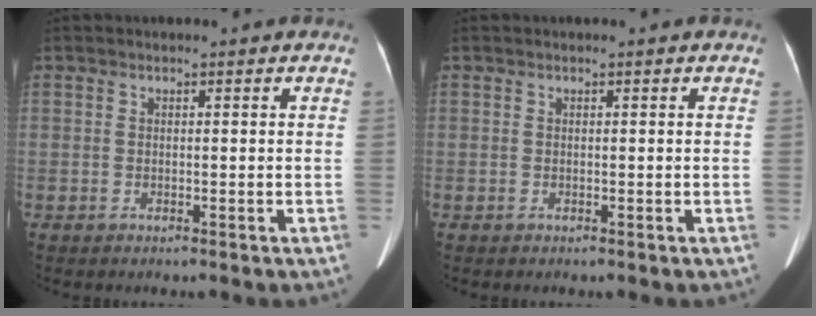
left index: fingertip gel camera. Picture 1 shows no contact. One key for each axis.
{"total": 0.0}